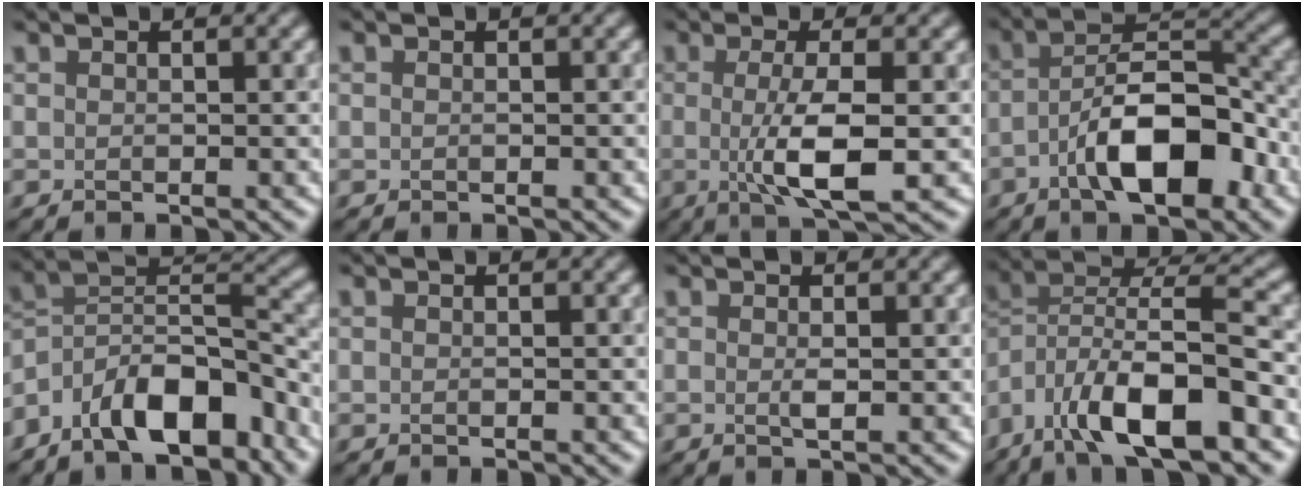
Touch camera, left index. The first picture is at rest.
{"total": 0.0}
{"total": 5.8, "force": [-0.6, 1.4, 5.6], "torque": [-0.100, -0.008, -0.009]}
{"total": 8.5, "force": [-3.4, 3.4, 7.0], "torque": [-0.107, 0.016, -0.059]}
{"total": 9.9, "force": [-6.1, 4.6, 6.3], "torque": [-0.090, 0.015, -0.122]}
{"total": 0.0}
{"total": 1.0, "force": [0.0, 0.2, 1.0], "torque": [-0.019, -0.002, -0.001]}
{"total": 11.3, "force": [-6.1, 3.3, 9.0], "torque": [-0.148, 0.009, -0.113]}